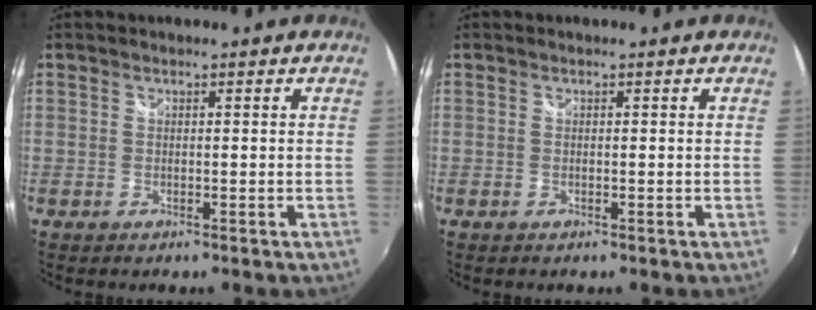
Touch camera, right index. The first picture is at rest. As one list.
[{"total": 0.0}]